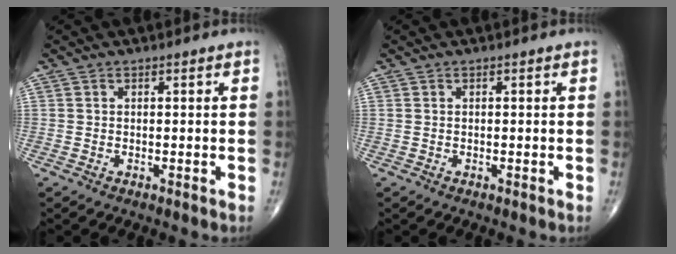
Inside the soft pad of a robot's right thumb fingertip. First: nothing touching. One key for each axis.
{"total": 0.0}